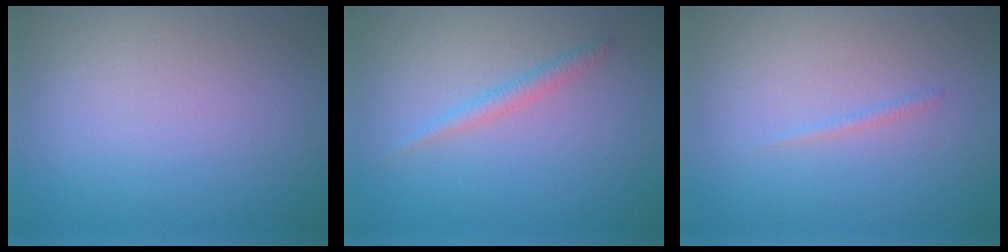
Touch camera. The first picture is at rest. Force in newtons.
{"total": 1.3, "press": 1.3, "slide": 0.1}
{"total": 0.6, "press": 0.5, "slide": 0.1}